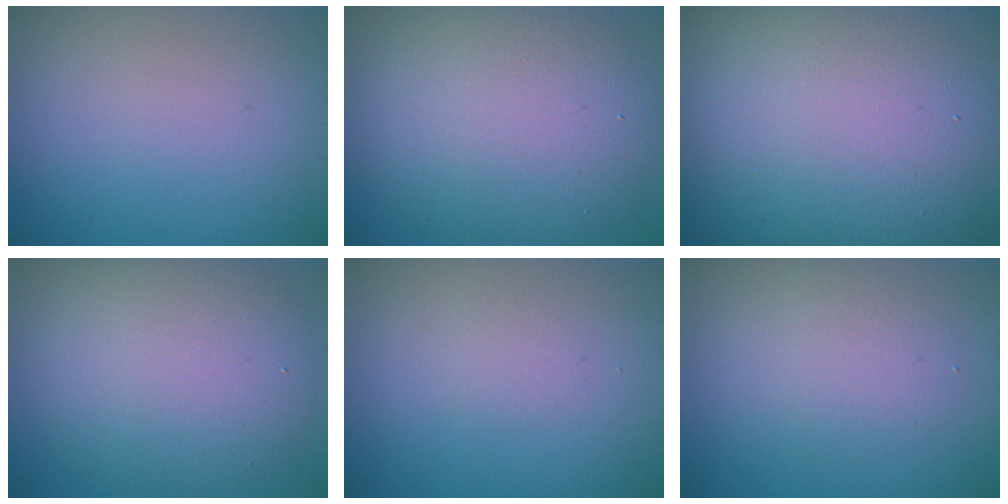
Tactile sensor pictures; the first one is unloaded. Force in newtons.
{"total": 9.4, "press": 9.4, "slide": 0.4}
{"total": 21.1, "press": 21.1, "slide": 1.0}
{"total": 7.8, "press": 7.8, "slide": 0.4}
{"total": 0.7, "press": 0.7, "slide": 0.0}
{"total": 2.7, "press": 2.7, "slide": 0.0}